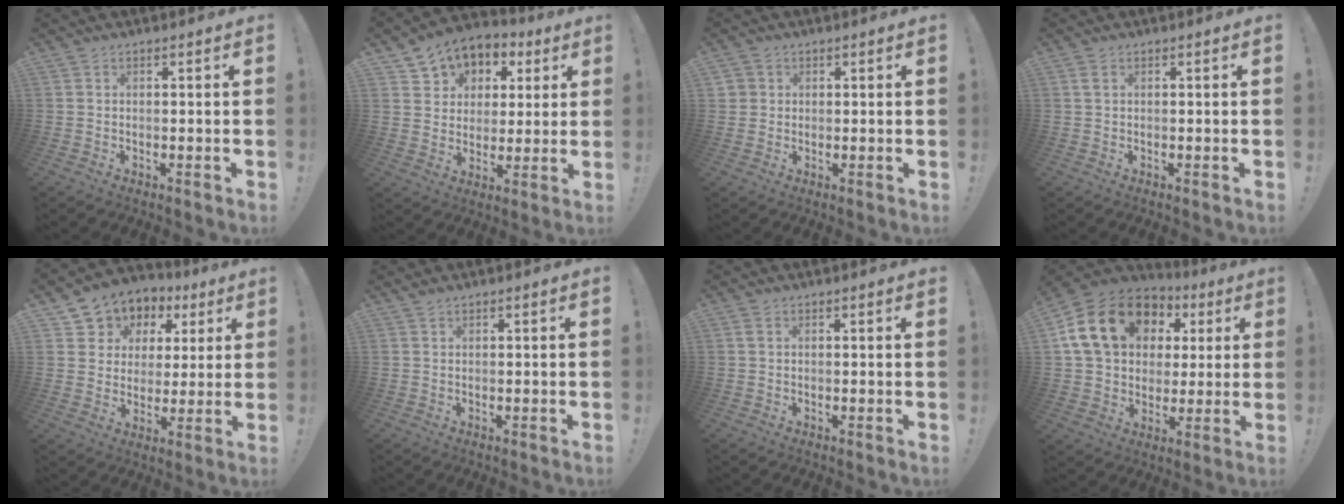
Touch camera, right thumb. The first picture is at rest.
{"total": 8.4, "force": [4.0, 7.2, 1.8], "torque": [-0.031, -0.030, 0.082]}
{"total": 2.1, "force": [0.7, 2.0, 0.3], "torque": [-0.006, 0.000, 0.014]}
{"total": 1.2, "force": [0.6, 0.6, 0.9], "torque": [-0.011, -0.001, 0.009]}
{"total": 7.7, "force": [3.2, 6.8, 1.6], "torque": [-0.028, -0.031, 0.064]}
{"total": 0.7, "force": [0.6, 0.1, 0.3], "torque": [-0.006, 0.001, 0.011]}
{"total": 0.9, "force": [0.6, 0.2, 0.6], "torque": [-0.004, -0.001, 0.009]}
{"total": 21.0, "force": [7.5, 15.4, 12.1], "torque": [-0.205, -0.007, 0.154]}